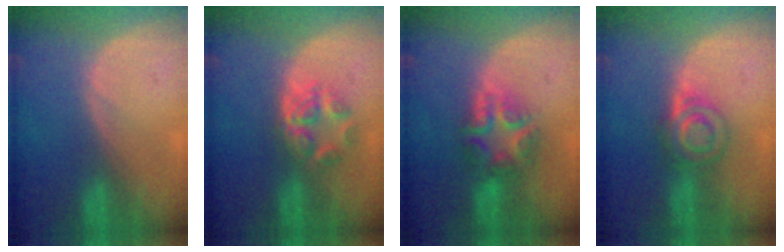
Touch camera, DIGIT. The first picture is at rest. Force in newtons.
{"total": 6.1, "press": 5.1, "slide": 3.4}
{"total": 7.5, "press": 6.5, "slide": 3.7}
{"total": 6.4, "press": 5.5, "slide": 3.3}